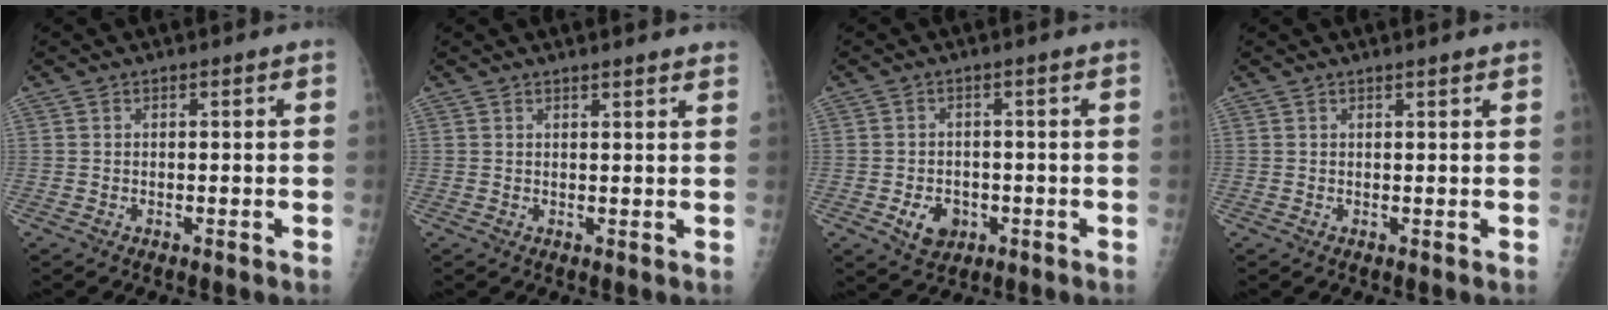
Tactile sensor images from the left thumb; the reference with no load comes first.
{"total": 4.1, "force": [3.7, 0.3, 1.7], "torque": [-0.013, -0.011, 0.037]}
{"total": 4.6, "force": [-1.5, 3.5, 2.5], "torque": [-0.030, 0.005, -0.015]}
{"total": 1.2, "force": [1.1, -0.1, 0.6], "torque": [-0.006, 0.000, 0.019]}